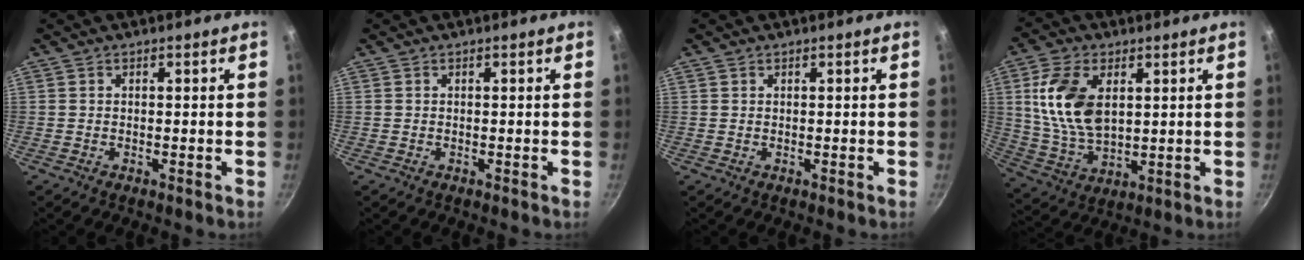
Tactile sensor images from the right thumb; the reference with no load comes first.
{"total": 0.0}
{"total": 0.0}
{"total": 14.0, "force": [3.5, 8.3, 10.7], "torque": [-0.195, -0.018, 0.077]}